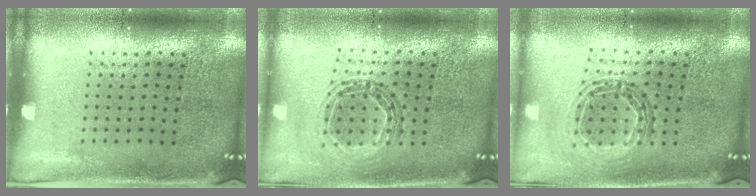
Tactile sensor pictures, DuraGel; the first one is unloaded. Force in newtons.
{"total": 0.9, "press": 0.9, "slide": 0.1}
{"total": 0.8, "press": 0.8, "slide": 0.0}